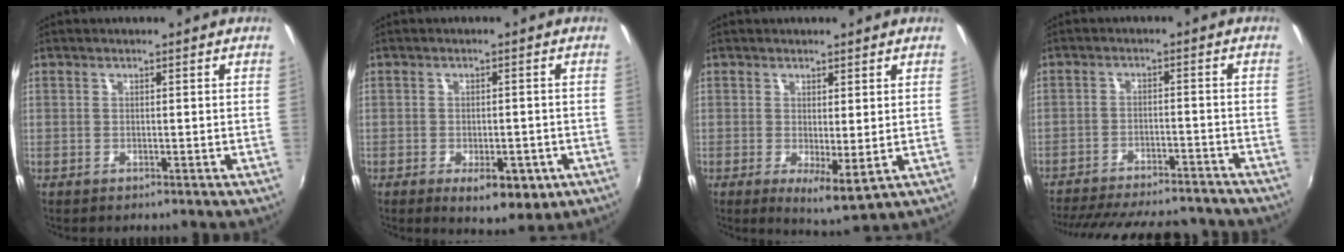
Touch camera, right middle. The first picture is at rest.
{"total": 7.7, "force": [-3.7, 3.4, 5.9], "torque": [-0.099, -0.015, -0.045]}
{"total": 4.9, "force": [-0.2, 1.5, 4.6], "torque": [-0.070, -0.011, 0.006]}
{"total": 23.2, "force": [-20.2, 6.1, 9.4], "torque": [-0.194, -0.006, -0.266]}